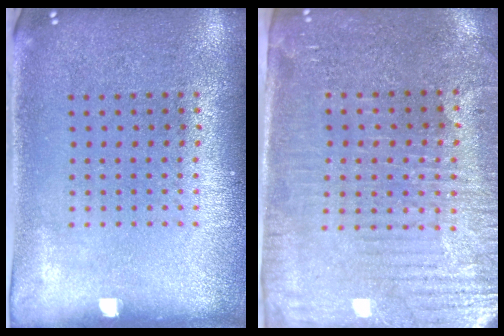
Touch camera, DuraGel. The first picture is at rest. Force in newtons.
{"total": 3.6, "press": 3.4, "slide": 1.2}